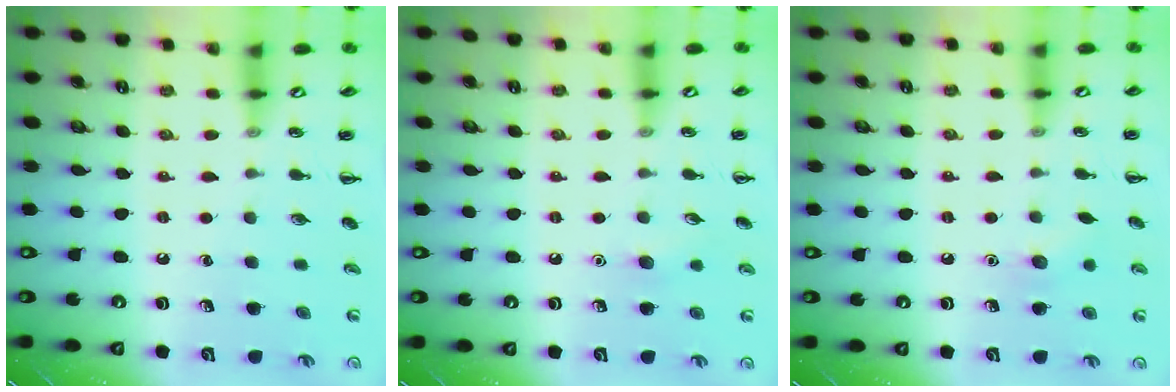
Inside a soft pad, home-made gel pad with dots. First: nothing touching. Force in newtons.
{"total": 4.5, "press": 4.4, "slide": 1.1}
{"total": 5.9, "press": 5.7, "slide": 1.4}